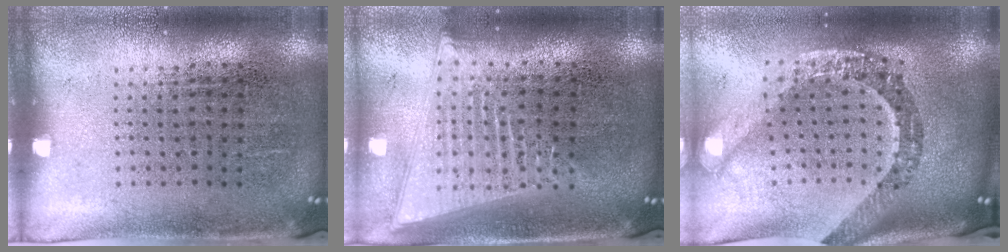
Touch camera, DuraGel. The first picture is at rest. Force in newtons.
{"total": 2.1, "press": 1.8, "slide": 1.1}
{"total": 3.2, "press": 2.4, "slide": 2.2}